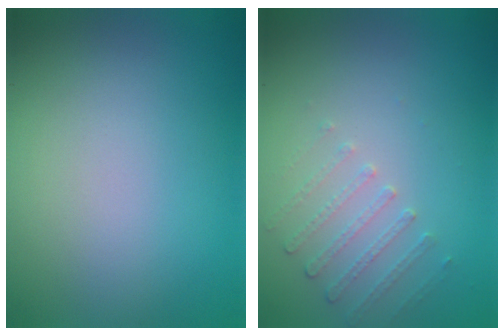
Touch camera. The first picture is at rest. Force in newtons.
{"total": 1.5, "press": 1.0, "slide": 1.1}